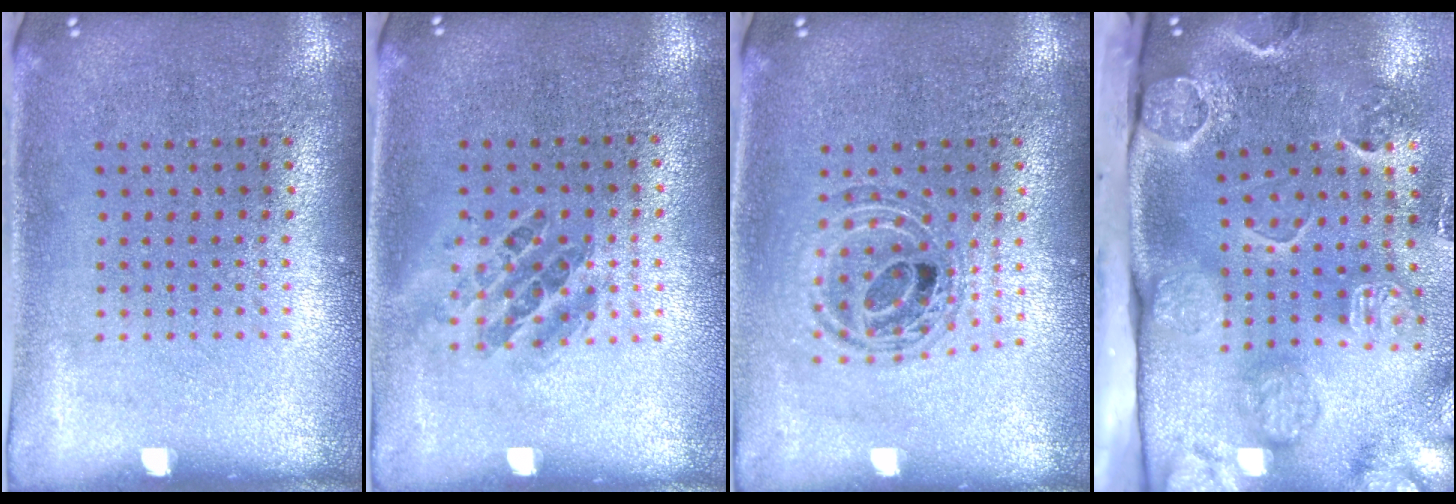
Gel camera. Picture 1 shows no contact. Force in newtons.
{"total": 0.9, "press": 0.8, "slide": 0.4}
{"total": 0.9, "press": 0.9, "slide": 0.2}
{"total": 4.5, "press": 3.4, "slide": 3.0}